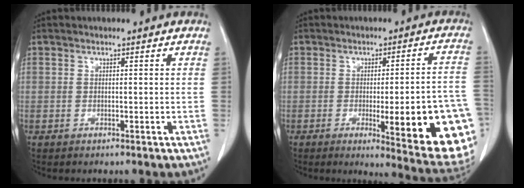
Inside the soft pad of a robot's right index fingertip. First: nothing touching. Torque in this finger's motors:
{"motor_torque": [1.50, -0.64, 0.50, 0.11]}